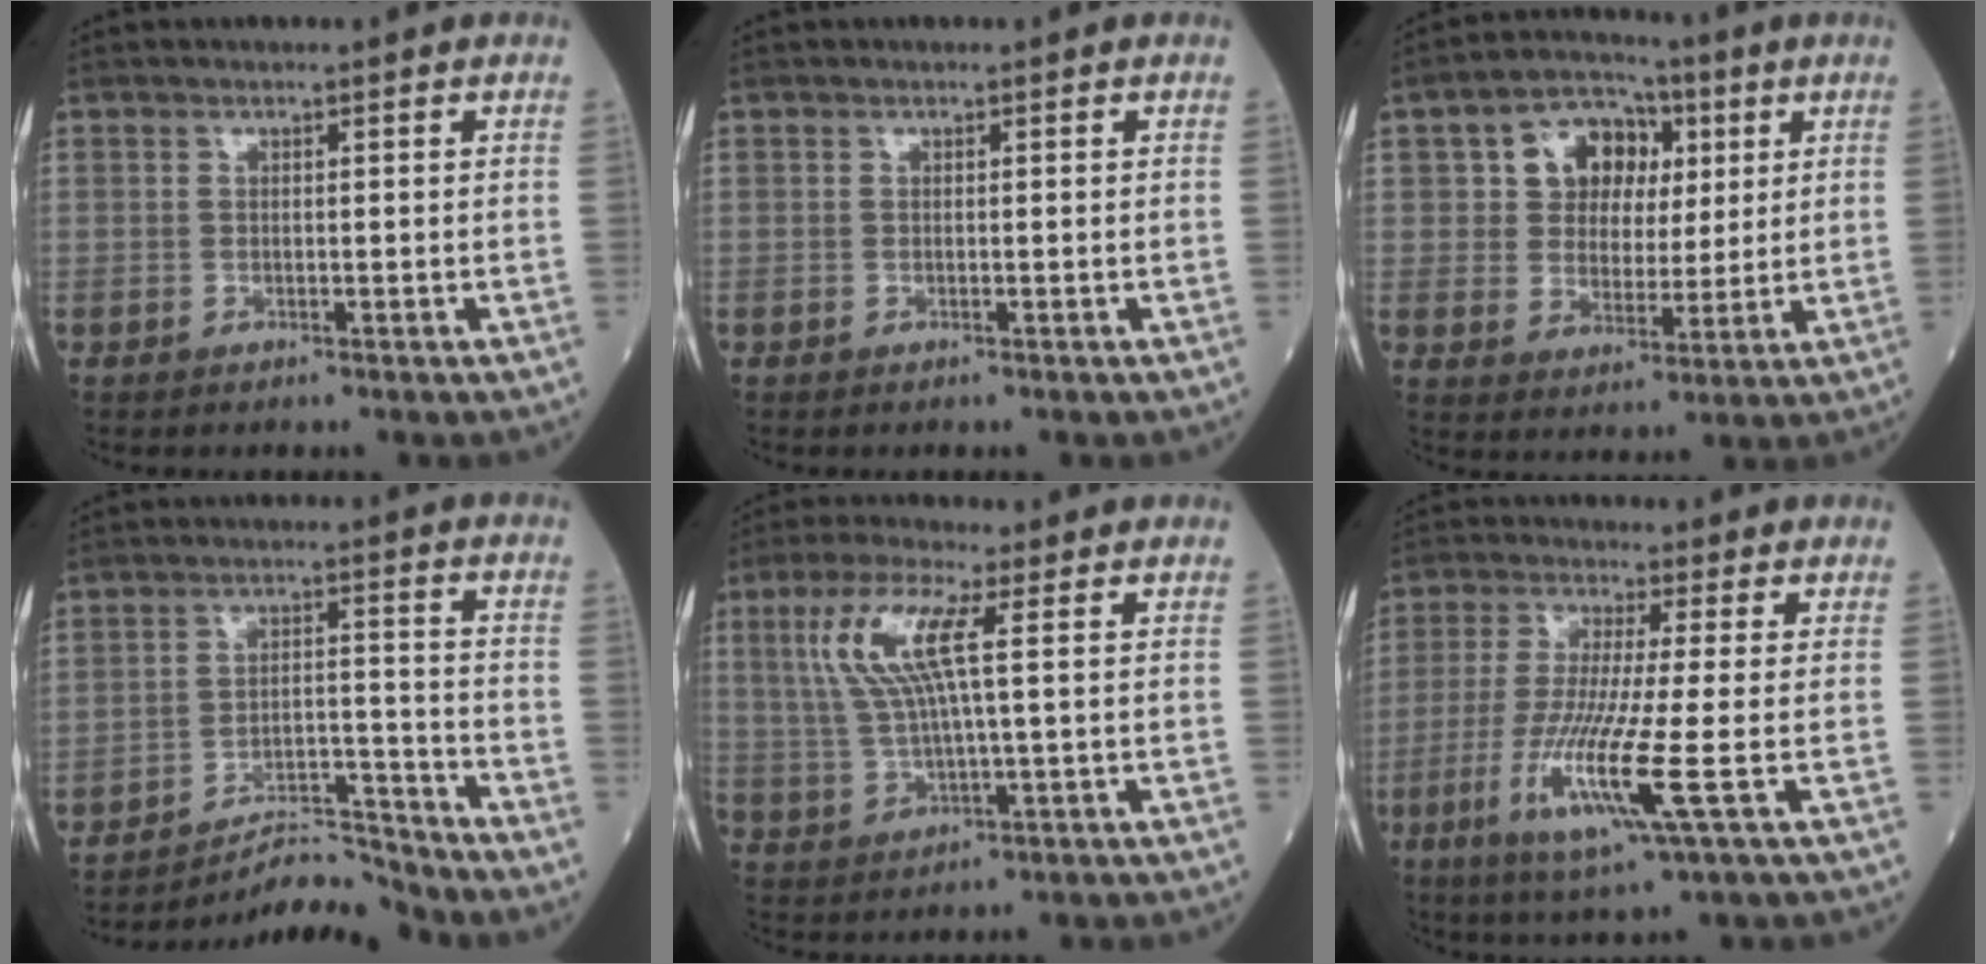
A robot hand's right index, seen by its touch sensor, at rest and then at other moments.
{"total": 0.0}
{"total": 9.8, "force": [3.3, 7.5, 5.3], "torque": [-0.086, 0.033, 0.059]}
{"total": 7.3, "force": [-7.2, -0.9, 0.0], "torque": [0.002, 0.024, -0.123]}
{"total": 9.1, "force": [2.7, 1.1, 8.7], "torque": [-0.196, 0.015, 0.053]}
{"total": 11.8, "force": [-3.4, -0.2, 11.3], "torque": [-0.235, -0.027, -0.070]}